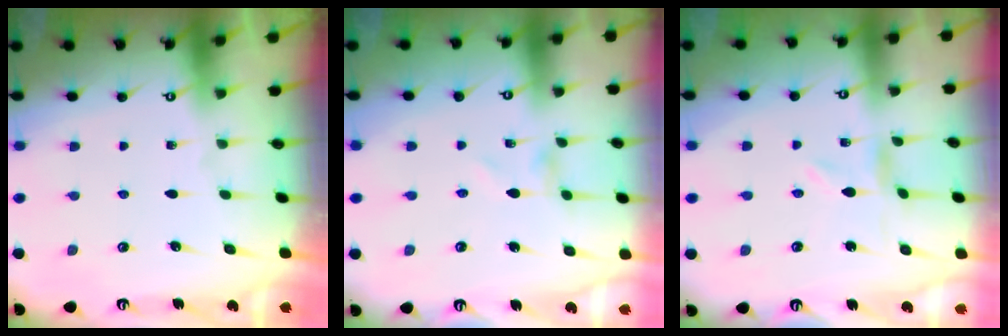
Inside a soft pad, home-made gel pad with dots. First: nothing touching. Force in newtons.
{"total": 0.0}
{"total": 0.7, "press": 0.7, "slide": 0.2}